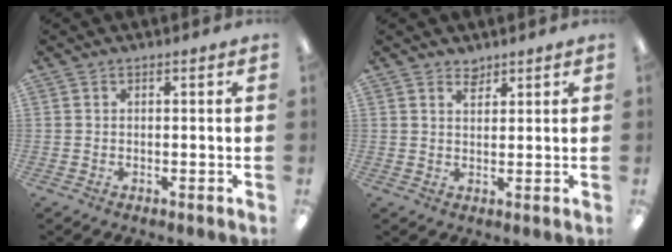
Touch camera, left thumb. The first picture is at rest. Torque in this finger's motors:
{"motor_torque": [-0.14, 0.05, -0.20, -0.09, -0.01]}